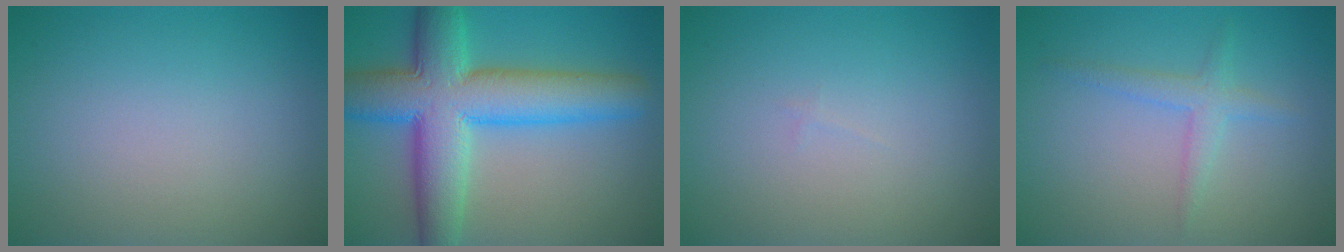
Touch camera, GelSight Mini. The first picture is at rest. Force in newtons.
{"total": 10.3, "press": 10.3, "slide": 0.4}
{"total": 0.0}
{"total": 2.0, "press": 2.0, "slide": 0.0}